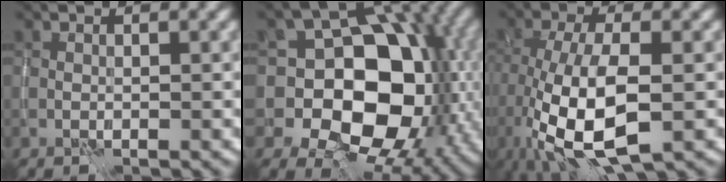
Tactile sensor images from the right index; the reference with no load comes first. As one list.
[{"total": 13.6, "force": [-1.4, 10.3, 8.8], "torque": [-0.086, 0.005, -0.048]}, {"total": 9.5, "force": [-2.7, 3.6, 8.4], "torque": [-0.177, -0.011, -0.049]}]